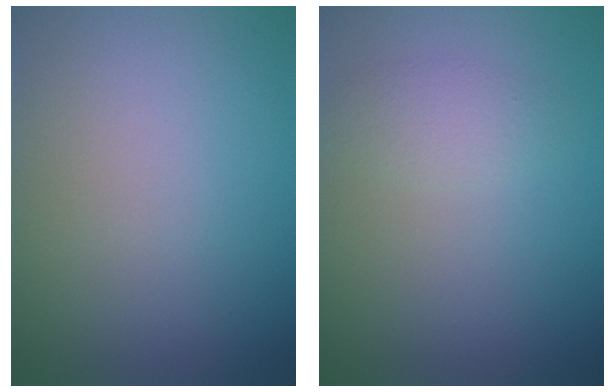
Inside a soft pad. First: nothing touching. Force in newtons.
{"total": 1.8, "press": 1.8, "slide": 0.1}